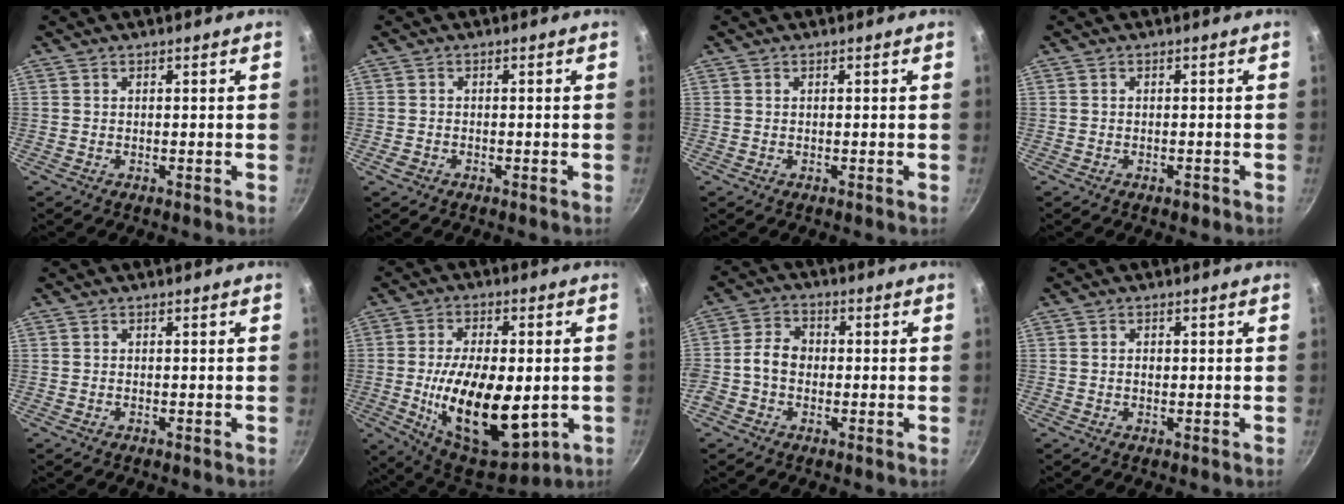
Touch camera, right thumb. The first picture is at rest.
{"total": 1.5, "force": [-0.9, 1.0, 0.6], "torque": [-0.019, 0.008, -0.016]}
{"total": 0.0}
{"total": 1.3, "force": [-0.8, 0.8, 0.8], "torque": [-0.012, 0.008, -0.007]}
{"total": 0.0}
{"total": 21.2, "force": [-3.1, 10.6, 18.0], "torque": [-0.287, -0.005, -0.037]}
{"total": 6.0, "force": [-0.9, 4.7, 3.6], "torque": [-0.052, 0.022, -0.031]}
{"total": 1.2, "force": [-0.1, 1.0, 0.7], "torque": [-0.010, 0.004, -0.001]}